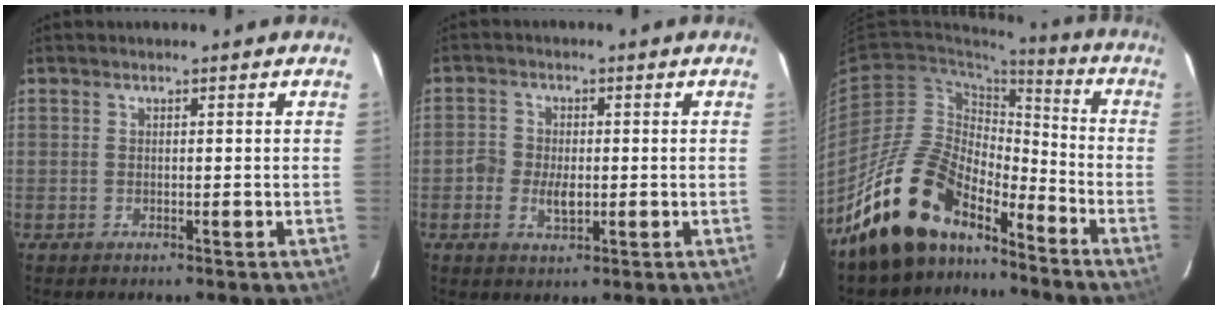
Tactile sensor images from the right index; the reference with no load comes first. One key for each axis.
{"total": 4.6, "fx": -1.2, "fy": 3.1, "fz": 3.1, "tx": -0.070, "ty": 0.002, "tz": -0.025}
{"total": 17.1, "fx": -13.5, "fy": 7.6, "fz": 7.4, "tx": -0.145, "ty": 0.021, "tz": -0.235}